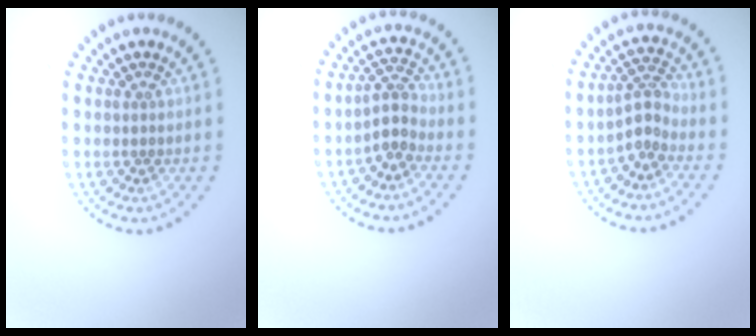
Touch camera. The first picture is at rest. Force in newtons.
{"total": 2.3, "press": 1.6, "slide": 1.6}
{"total": 2.2, "press": 1.4, "slide": 1.7}